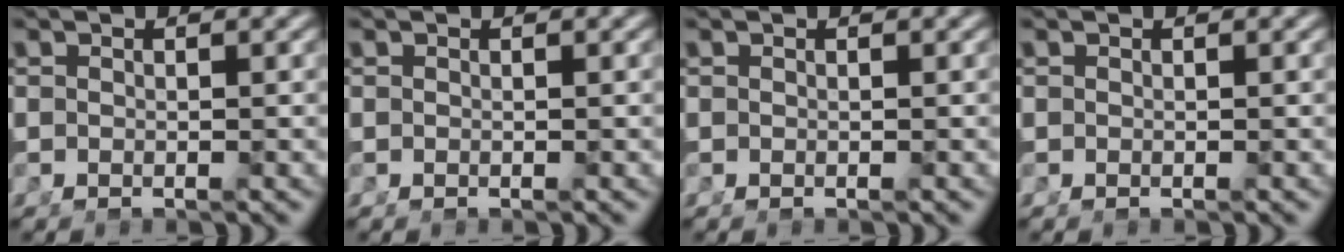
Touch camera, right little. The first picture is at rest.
{"total": 0.6, "force": [0.1, 0.5, 0.4], "torque": [-0.010, 0.000, 0.001]}
{"total": 0.0}
{"total": 0.0}